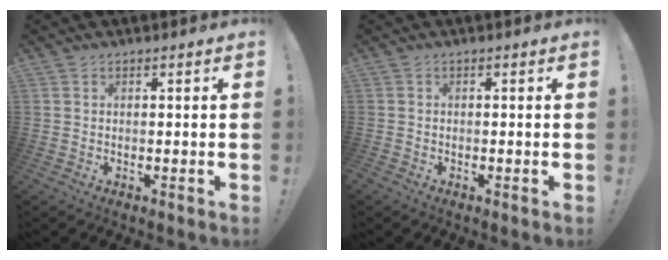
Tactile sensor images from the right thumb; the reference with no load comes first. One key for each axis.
{"total": 0.7, "fx": -0.6, "fy": 0.3, "fz": -0.1, "tx": -0.003, "ty": 0.005, "tz": -0.009}